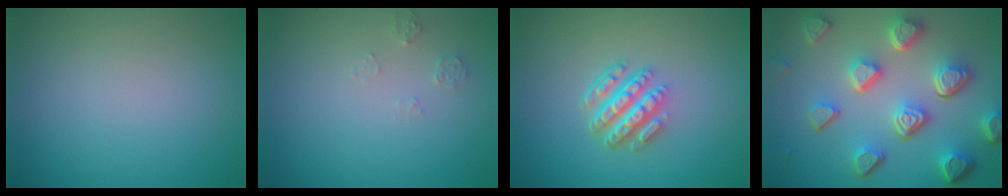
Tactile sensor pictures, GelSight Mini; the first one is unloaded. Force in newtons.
{"total": 1.1, "press": 1.1, "slide": 0.1}
{"total": 4.9, "press": 3.6, "slide": 3.3}
{"total": 7.6, "press": 5.6, "slide": 5.2}